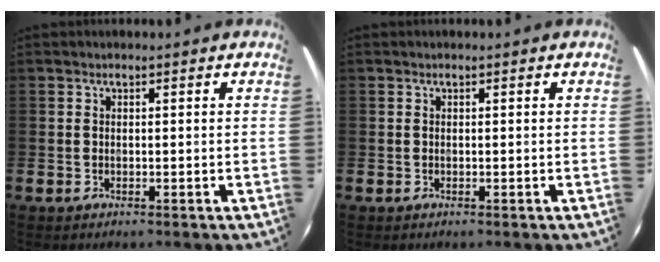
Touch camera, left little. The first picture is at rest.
{"total": 0.0}